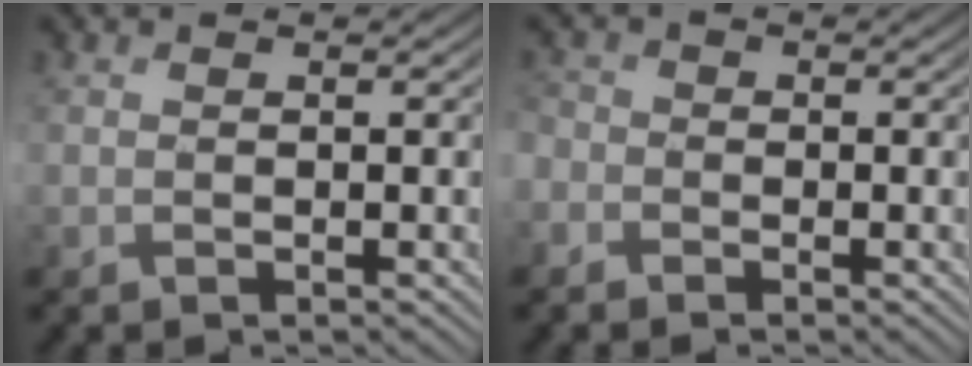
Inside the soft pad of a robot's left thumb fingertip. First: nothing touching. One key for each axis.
{"total": 2.5, "fx": -1.3, "fy": 2.0, "fz": 0.6, "tx": -0.023, "ty": -0.001, "tz": -0.039}